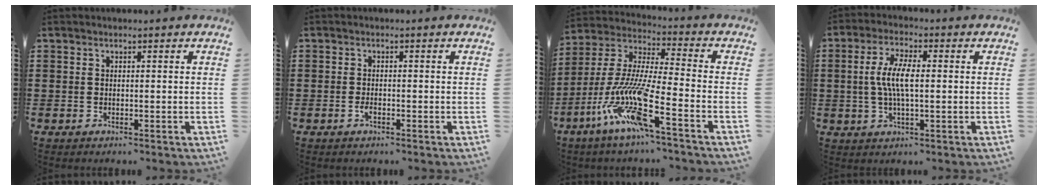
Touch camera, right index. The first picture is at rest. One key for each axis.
{"total": 1.4, "fx": -0.6, "fy": 0.4, "fz": 1.2, "tx": -0.032, "ty": -0.008, "tz": -0.012}
{"total": 13.0, "fx": -8.0, "fy": 1.1, "fz": 10.2, "tx": -0.233, "ty": -0.020, "tz": -0.164}
{"total": 6.4, "fx": 0.0, "fy": 2.0, "fz": 6.1, "tx": -0.131, "ty": -0.003, "tz": -0.008}